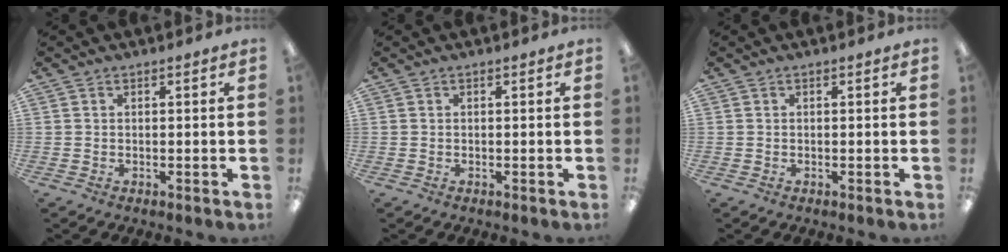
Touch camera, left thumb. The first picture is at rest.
{"total": 0.0}
{"total": 0.0}